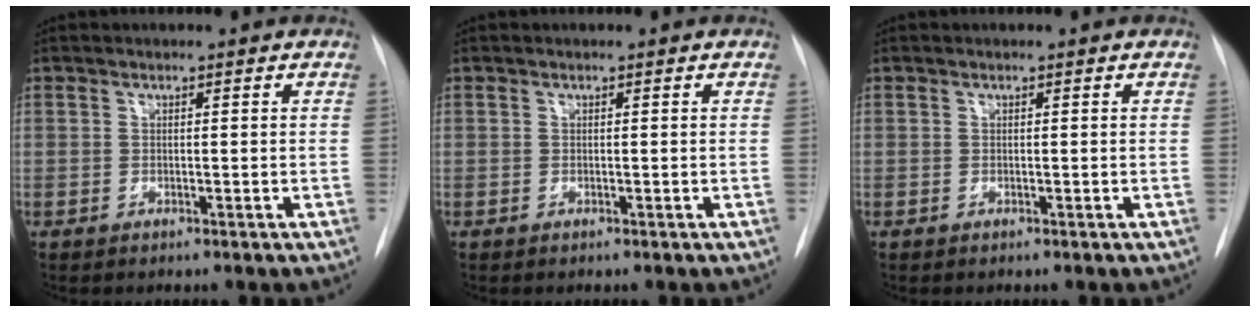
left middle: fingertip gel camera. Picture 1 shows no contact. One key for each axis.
{"total": 0.0}
{"total": 0.0}